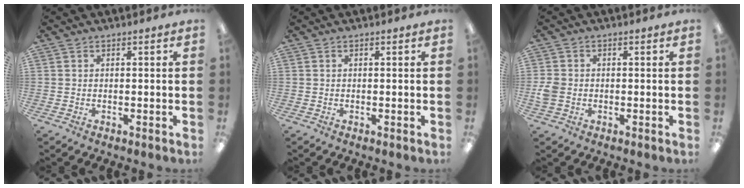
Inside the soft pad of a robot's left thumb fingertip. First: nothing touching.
{"total": 0.0}
{"total": 3.6, "force": [-0.7, 2.9, 2.0], "torque": [-0.024, 0.005, -0.012]}